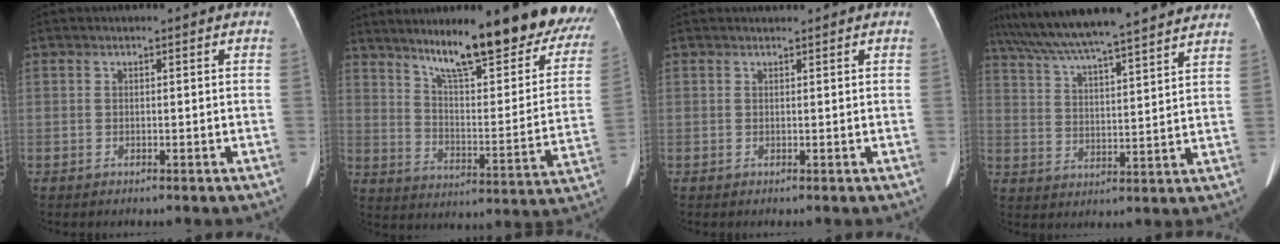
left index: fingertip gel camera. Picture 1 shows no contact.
{"total": 26.3, "force": [21.2, 4.6, 14.9], "torque": [-0.196, -0.050, 0.280]}
{"total": 0.7, "force": [0.7, -0.1, 0.1], "torque": [-0.007, 0.005, 0.014]}
{"total": 23.8, "force": [21.2, 1.3, 10.9], "torque": [-0.185, 0.023, 0.304]}